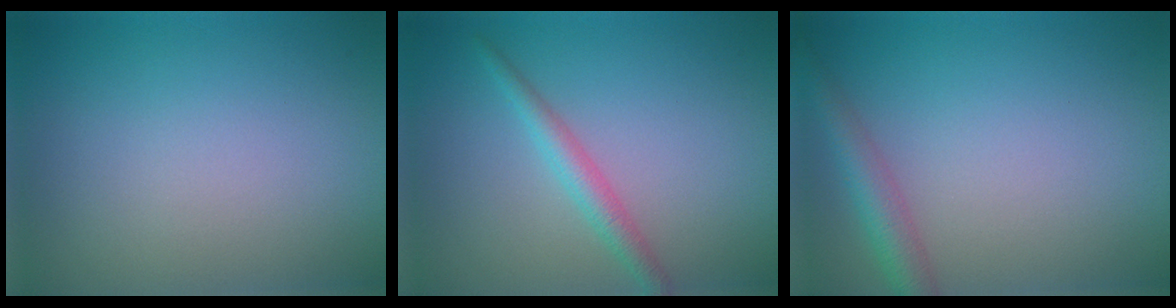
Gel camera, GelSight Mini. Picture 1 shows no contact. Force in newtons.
{"total": 2.2, "press": 2.2, "slide": 0.0}
{"total": 3.2, "press": 3.2, "slide": 0.1}